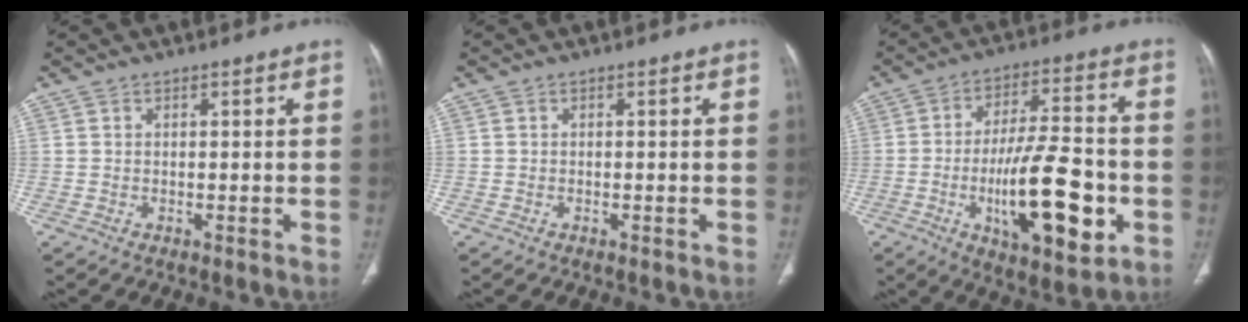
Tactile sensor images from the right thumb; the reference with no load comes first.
{"total": 0.0}
{"total": 19.6, "force": [-5.3, 7.0, 17.5], "torque": [-0.265, 0.021, -0.077]}